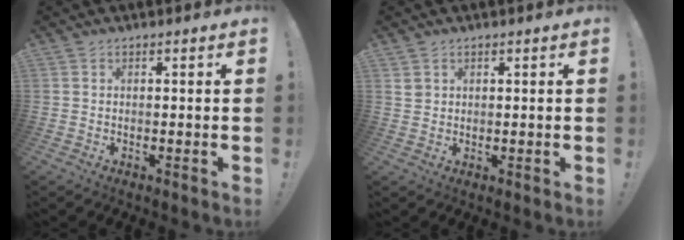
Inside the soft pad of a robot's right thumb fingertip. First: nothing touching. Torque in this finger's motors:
{"motor_torque": [-0.35, 0.08, -0.09, 0.29, 0.00]}